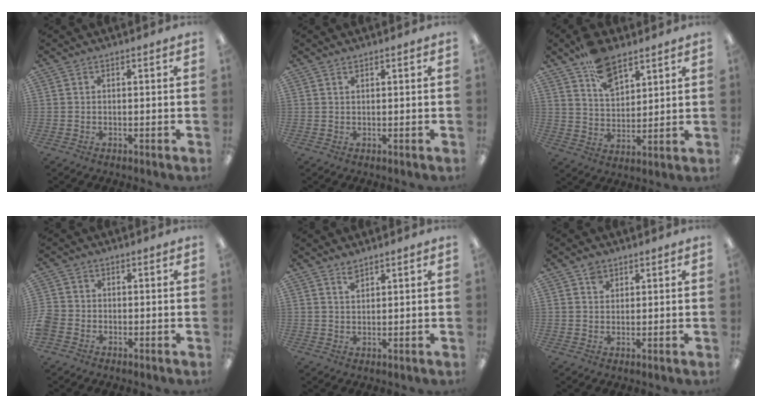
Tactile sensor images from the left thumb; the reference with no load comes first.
{"total": 0.8, "force": [0.6, 0.2, 0.4], "torque": [-0.010, 0.000, 0.011]}
{"total": 10.5, "force": [7.2, 5.5, 5.3], "torque": [-0.083, -0.036, 0.130]}
{"total": 3.1, "force": [-1.4, 2.4, 1.3], "torque": [-0.025, 0.006, -0.026]}
{"total": 2.1, "force": [1.9, 0.5, 0.7], "torque": [-0.009, -0.007, 0.035]}
{"total": 2.5, "force": [1.6, 1.8, 0.7], "torque": [-0.008, -0.004, 0.030]}